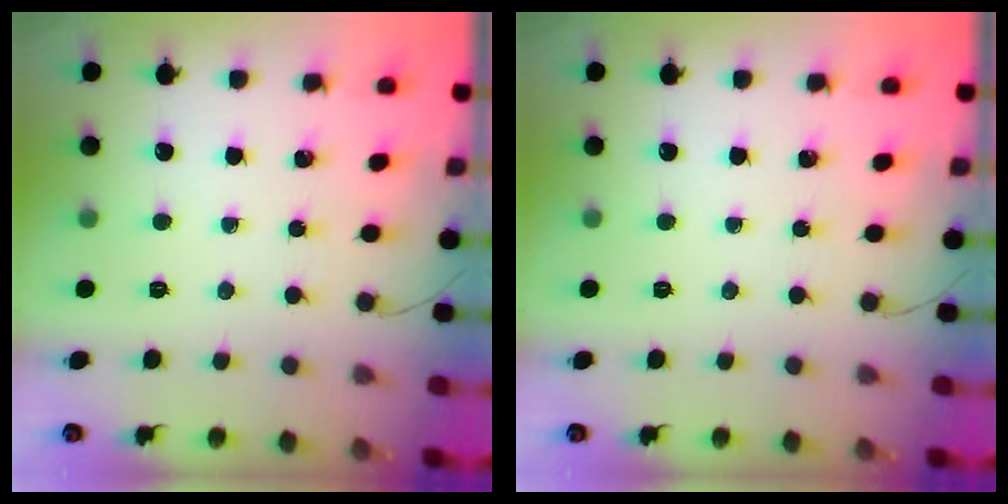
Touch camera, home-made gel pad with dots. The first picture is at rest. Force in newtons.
{"total": 0.0}